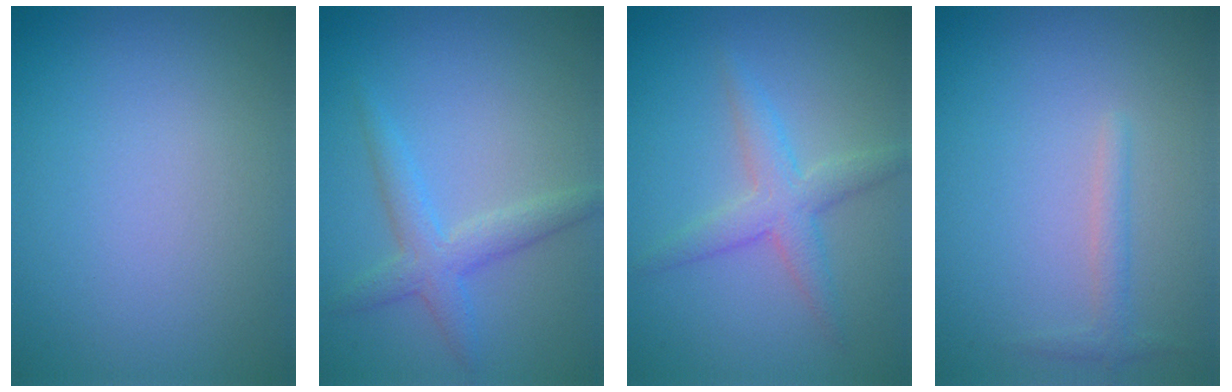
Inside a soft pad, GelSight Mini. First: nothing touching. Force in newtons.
{"total": 2.6, "press": 2.6, "slide": 0.0}
{"total": 2.8, "press": 2.8, "slide": 0.0}
{"total": 1.2, "press": 1.2, "slide": 0.0}